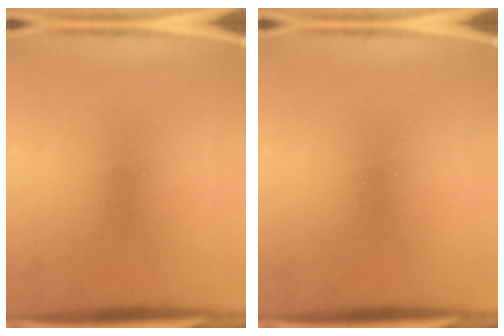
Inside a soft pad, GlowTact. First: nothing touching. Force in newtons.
{"total": 0.0}